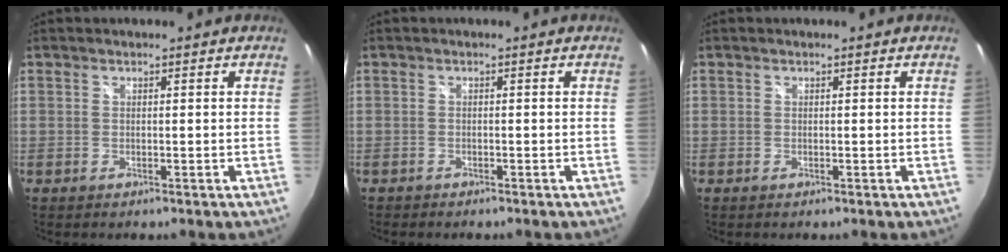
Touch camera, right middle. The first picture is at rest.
{"total": 0.9, "force": [-0.9, 0.3, 0.1], "torque": [-0.007, -0.003, -0.017]}
{"total": 0.0}